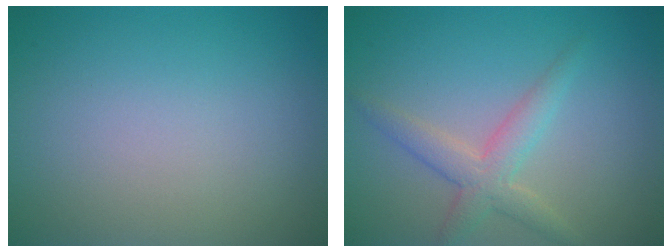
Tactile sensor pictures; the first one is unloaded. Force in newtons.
{"total": 3.0, "press": 3.0, "slide": 0.3}